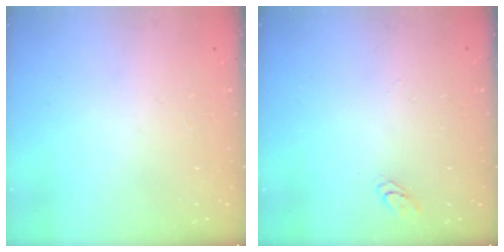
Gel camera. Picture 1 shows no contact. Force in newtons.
{"total": 2.7, "press": 2.7, "slide": 0.3}